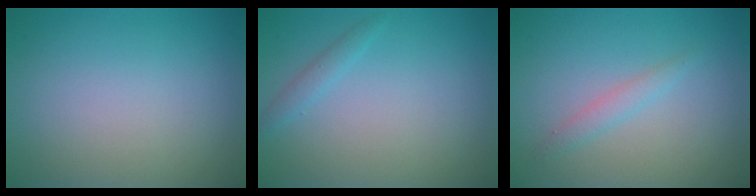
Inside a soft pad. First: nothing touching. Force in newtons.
{"total": 1.1, "press": 1.1, "slide": 0.1}
{"total": 1.4, "press": 1.4, "slide": 0.1}